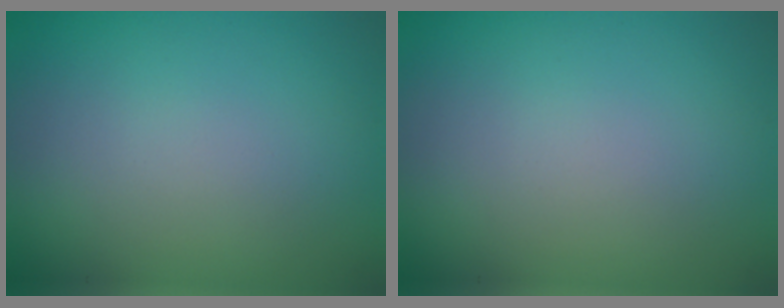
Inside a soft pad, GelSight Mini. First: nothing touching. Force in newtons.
{"total": 0.0}